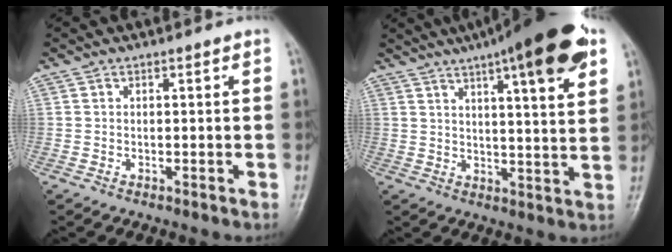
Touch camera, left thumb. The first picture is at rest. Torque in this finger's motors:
{"motor_torque": [1.22, 0.10, 1.67, -1.10, 0.18]}